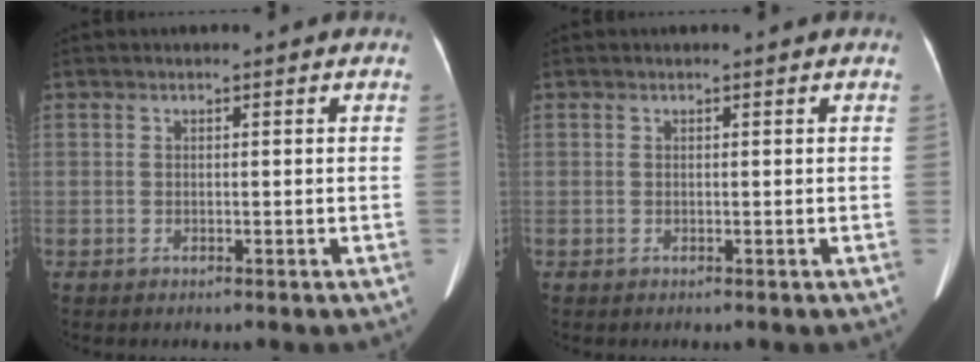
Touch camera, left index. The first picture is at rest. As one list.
[{"total": 0.0}]